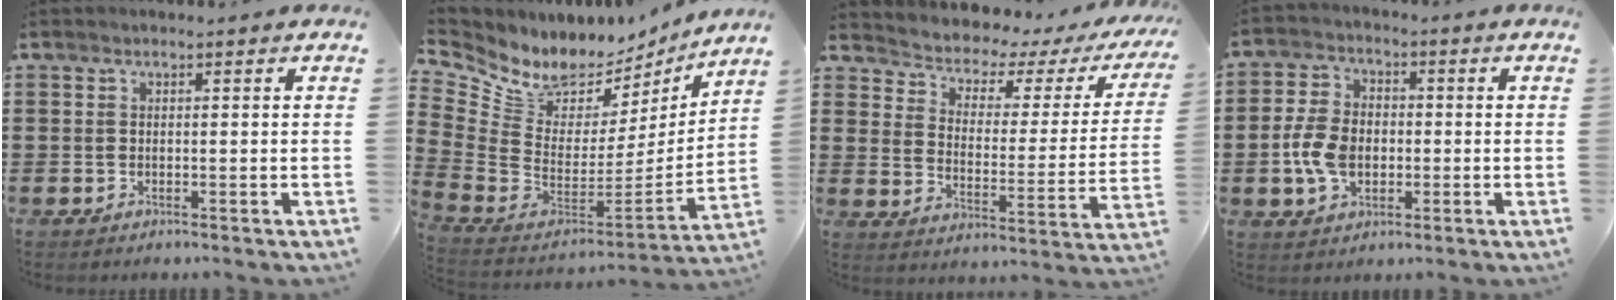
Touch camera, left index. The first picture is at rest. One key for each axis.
{"total": 6.3, "fx": 5.0, "fy": 3.7, "fz": 1.4, "tx": -0.074, "ty": -0.058, "tz": 0.089}
{"total": 2.7, "fx": 2.2, "fy": 1.2, "fz": 0.9, "tx": -0.037, "ty": -0.027, "tz": 0.027}
{"total": 7.5, "fx": -1.2, "fy": 5.1, "fz": 5.3, "tx": -0.131, "ty": 0.003, "tz": -0.028}